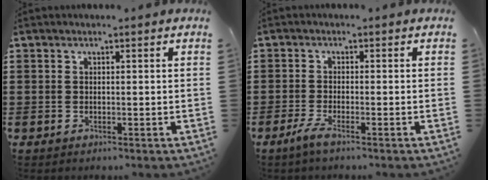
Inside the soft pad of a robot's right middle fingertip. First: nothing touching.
{"total": 2.4, "force": [-1.5, 0.2, 1.9], "torque": [-0.045, -0.008, -0.033]}